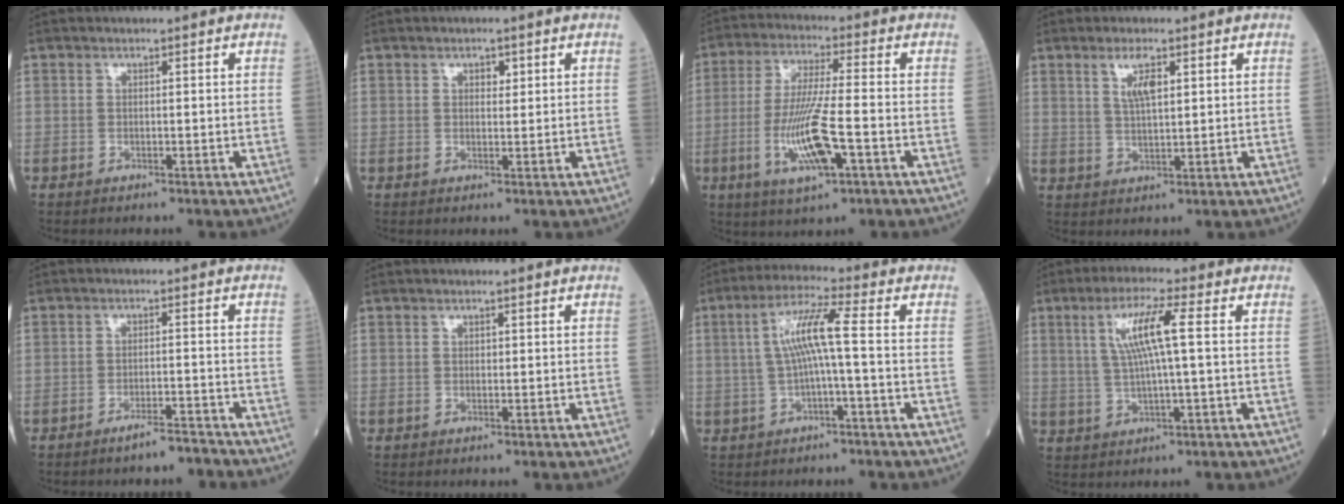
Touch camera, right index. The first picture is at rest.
{"total": 1.5, "force": [0.7, 0.8, 1.0], "torque": [-0.011, 0.000, 0.009]}
{"total": 11.3, "force": [-3.4, 0.9, 10.7], "torque": [-0.217, -0.013, -0.064]}
{"total": 4.0, "force": [1.9, 0.8, 3.5], "torque": [-0.071, 0.002, 0.038]}
{"total": 3.5, "force": [-3.2, 0.2, 1.4], "torque": [-0.024, -0.002, -0.053]}
{"total": 0.0}
{"total": 7.0, "force": [0.0, -0.2, 7.0], "torque": [-0.133, 0.021, 0.000]}
{"total": 7.5, "force": [1.7, 0.0, 7.3], "torque": [-0.141, 0.008, 0.034]}